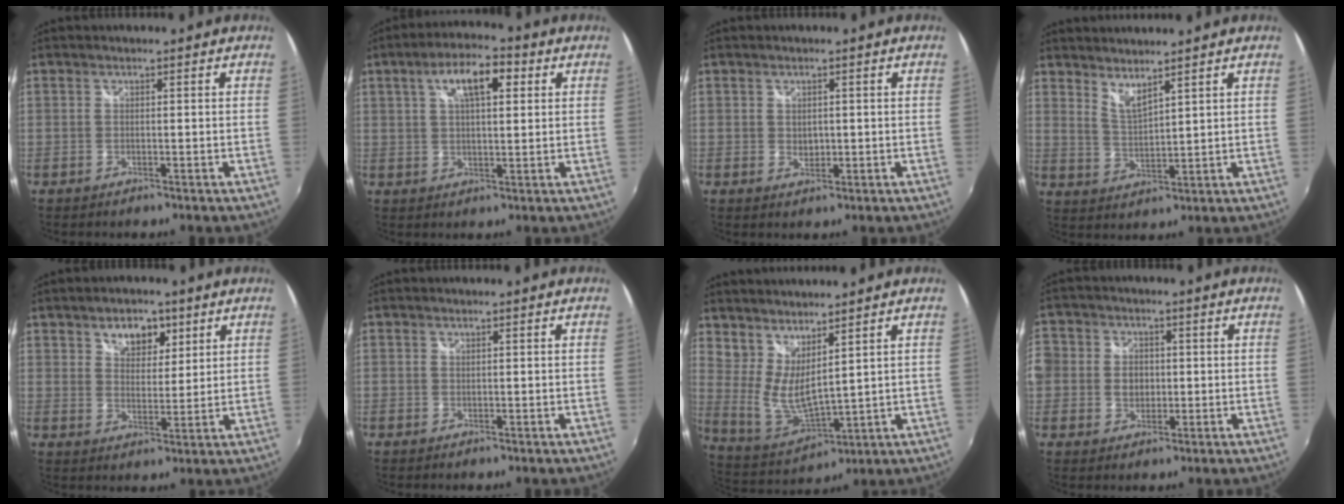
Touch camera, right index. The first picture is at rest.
{"total": 8.9, "force": [3.7, 3.5, 7.4], "torque": [-0.128, 0.018, 0.060]}
{"total": 1.8, "force": [0.3, 1.5, 1.0], "torque": [-0.013, 0.000, 0.005]}
{"total": 4.6, "force": [4.0, 0.5, 2.1], "torque": [-0.036, -0.006, 0.073]}
{"total": 6.5, "force": [3.7, 4.1, 3.5], "torque": [-0.048, 0.006, 0.061]}
{"total": 0.0}
{"total": 9.4, "force": [5.6, 3.0, 6.9], "torque": [-0.127, -0.015, 0.114]}
{"total": 10.6, "force": [-0.9, 9.9, 3.6], "torque": [-0.119, 0.024, -0.022]}